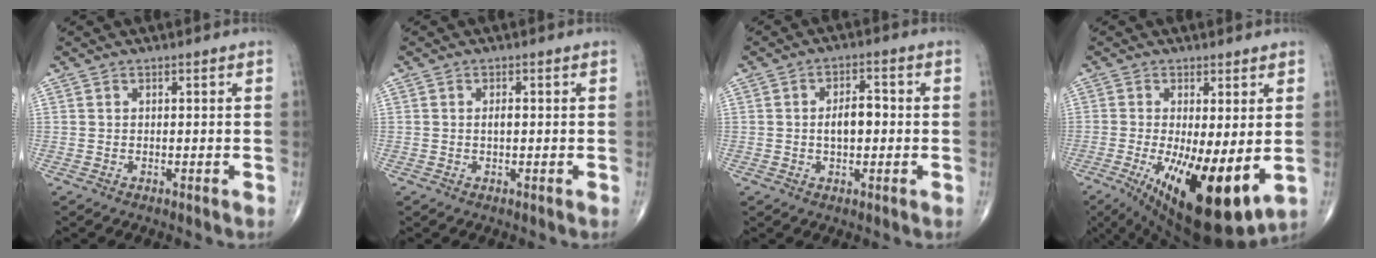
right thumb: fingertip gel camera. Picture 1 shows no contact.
{"total": 1.2, "force": [0.0, 0.5, 1.0], "torque": [-0.018, 0.001, -0.001]}
{"total": 5.4, "force": [-0.3, 2.9, 4.5], "torque": [-0.067, 0.014, -0.007]}
{"total": 17.0, "force": [-3.5, 5.8, 15.5], "torque": [-0.242, -0.032, -0.033]}